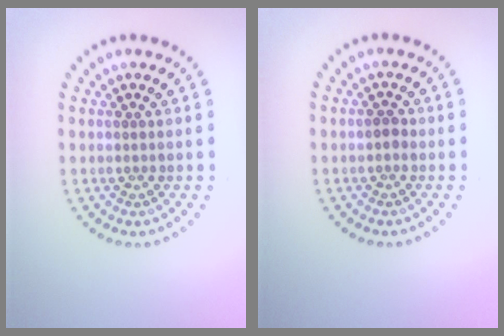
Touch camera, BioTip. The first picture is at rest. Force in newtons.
{"total": 0.9, "press": 0.9, "slide": 0.2}